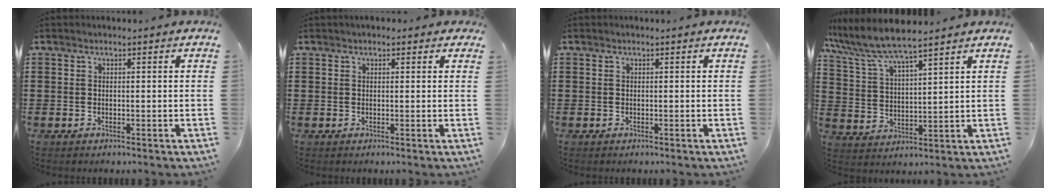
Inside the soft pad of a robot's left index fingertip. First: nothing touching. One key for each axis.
{"total": 0.8, "fx": 0.5, "fy": 0.6, "fz": 0.3, "tx": -0.007, "ty": 0.008, "tz": 0.009}
{"total": 0.0}
{"total": 6.9, "fx": 6.2, "fy": 0.2, "fz": 3.1, "tx": -0.085, "ty": -0.026, "tz": 0.107}